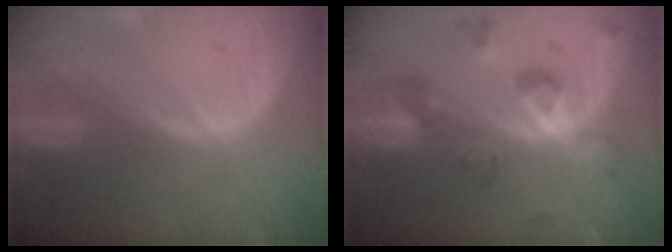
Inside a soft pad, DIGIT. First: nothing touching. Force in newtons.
{"total": 8.4, "press": 8.4, "slide": 0.3}